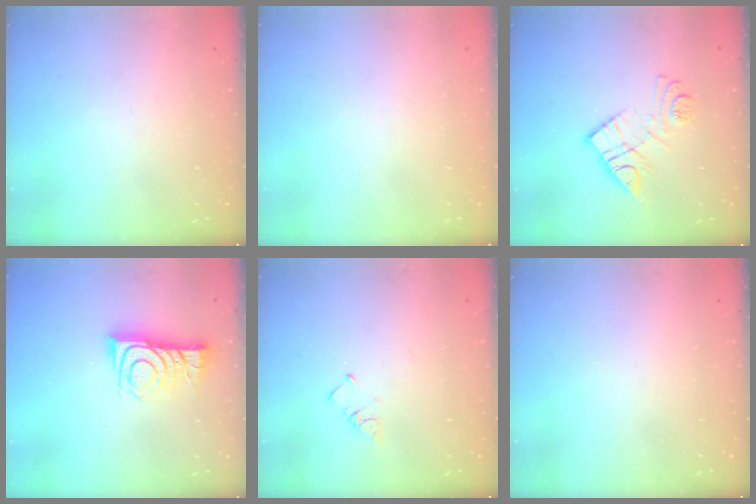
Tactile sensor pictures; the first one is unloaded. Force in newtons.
{"total": 1.7, "press": 1.7, "slide": 0.1}
{"total": 11.7, "press": 11.7, "slide": 0.9}
{"total": 11.2, "press": 11.2, "slide": 0.5}
{"total": 1.9, "press": 1.9, "slide": 0.3}
{"total": 1.8, "press": 1.8, "slide": 0.4}